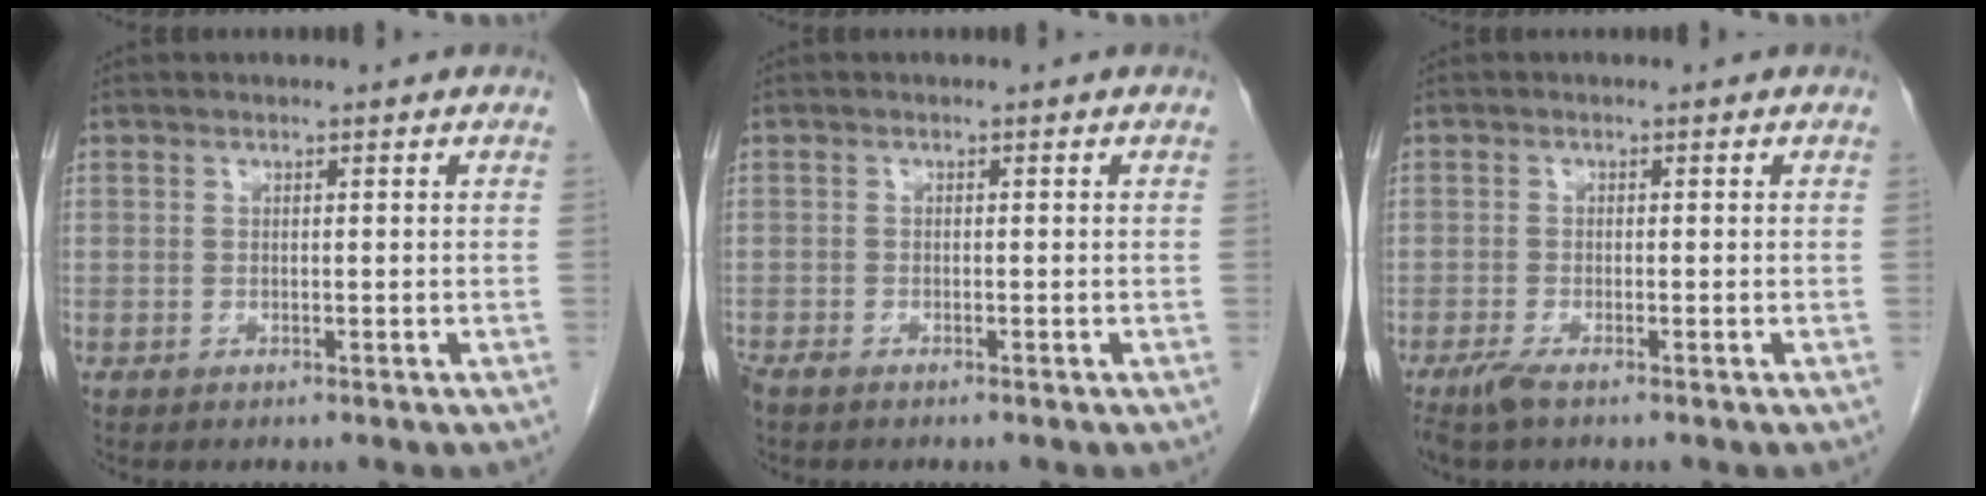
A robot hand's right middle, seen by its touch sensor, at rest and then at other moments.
{"total": 1.6, "force": [-1.3, 0.5, 0.7], "torque": [-0.019, -0.004, -0.022]}
{"total": 2.4, "force": [-1.7, 0.2, 1.6], "torque": [-0.037, -0.006, -0.035]}